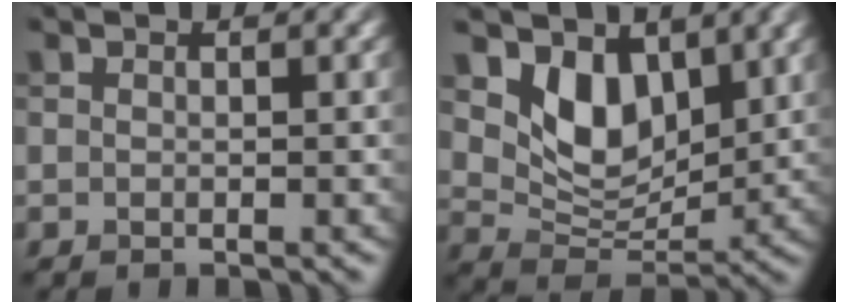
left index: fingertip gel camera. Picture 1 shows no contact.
{"total": 5.4, "force": [2.6, 3.5, 3.2], "torque": [-0.069, -0.021, 0.045]}